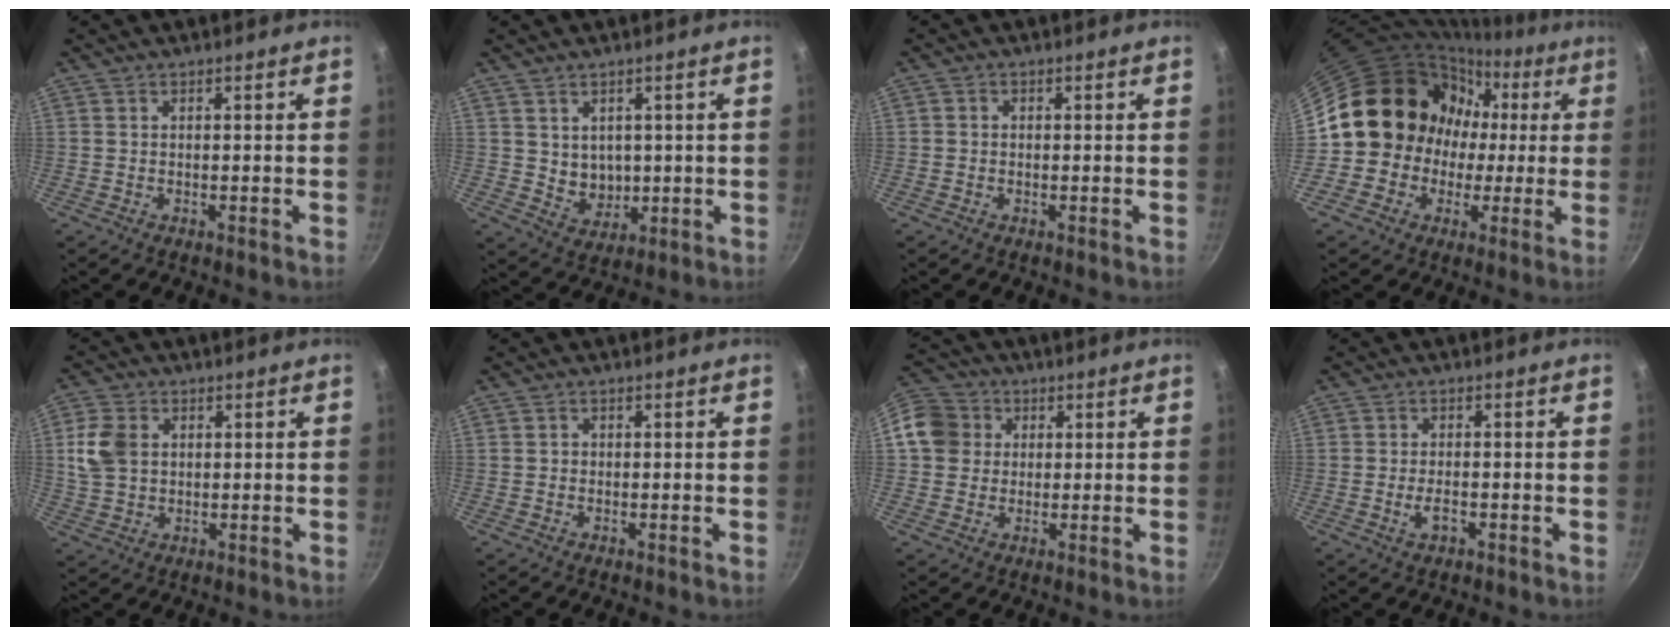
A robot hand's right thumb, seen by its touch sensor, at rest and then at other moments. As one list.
[{"total": 5.4, "force": [1.1, 4.4, 2.8], "torque": [-0.024, -0.015, 0.031]}, {"total": 0.9, "force": [-0.2, 0.8, 0.3], "torque": [-0.005, 0.003, -0.005]}, {"total": 15.8, "force": [-0.2, 14.8, 5.7], "torque": [-0.047, 0.041, -0.010]}, {"total": 7.3, "force": [1.4, 5.5, 4.5], "torque": [-0.081, 0.002, 0.026]}, {"total": 0.6, "force": [-0.2, 0.5, 0.1], "torque": [0.003, 0.002, -0.005]}, {"total": 10.2, "force": [1.8, 9.2, 3.9], "torque": [-0.052, 0.018, 0.019]}, {"total": 3.0, "force": [-1.1, 1.5, 2.4], "torque": [-0.043, 0.008, -0.021]}]